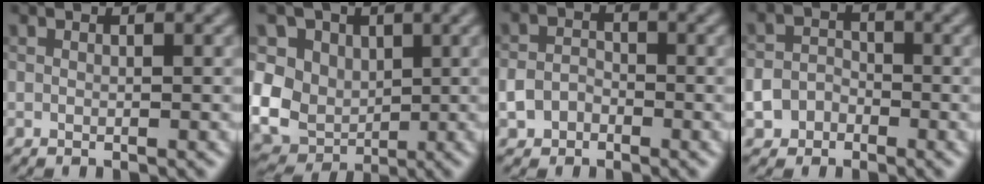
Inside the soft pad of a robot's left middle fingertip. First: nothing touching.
{"total": 12.6, "force": [2.8, 10.6, 6.3], "torque": [-0.119, 0.031, 0.020]}
{"total": 2.4, "force": [-1.1, 1.8, 1.0], "torque": [-0.018, 0.003, -0.027]}
{"total": 3.5, "force": [-1.9, 2.8, 1.0], "torque": [0.009, -0.002, -0.038]}